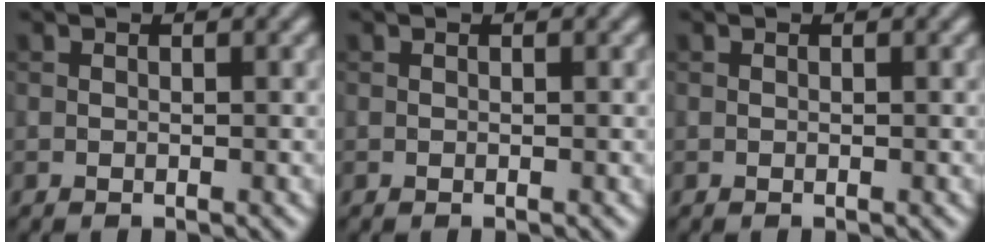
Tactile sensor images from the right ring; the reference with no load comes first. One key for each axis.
{"total": 0.0}
{"total": 0.0}